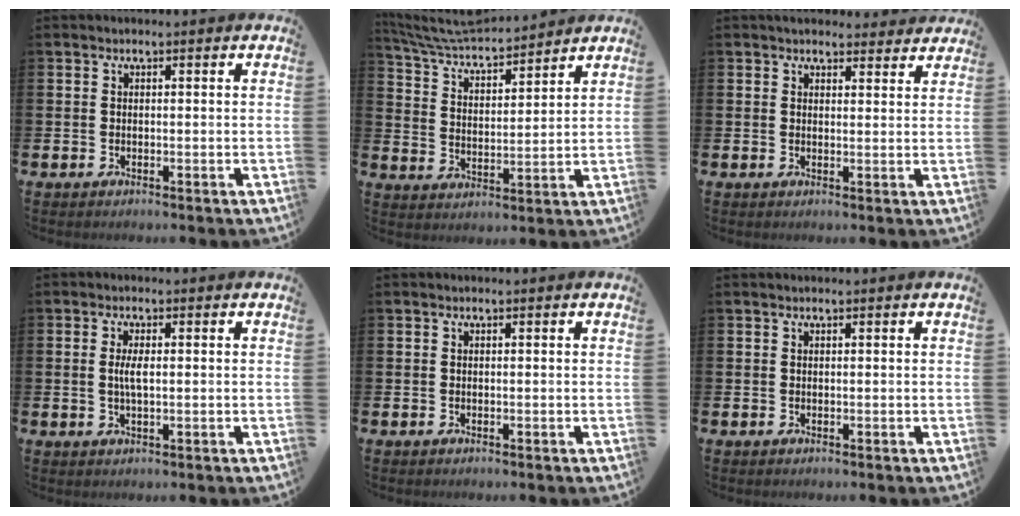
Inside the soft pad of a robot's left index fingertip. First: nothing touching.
{"total": 6.1, "force": [5.9, 1.0, 1.0], "torque": [-0.049, -0.049, 0.101]}
{"total": 3.2, "force": [3.1, 0.8, 0.1], "torque": [0.010, -0.020, 0.054]}
{"total": 2.4, "force": [0.3, 0.8, 2.3], "torque": [-0.038, 0.000, 0.001]}
{"total": 0.0}
{"total": 0.0}